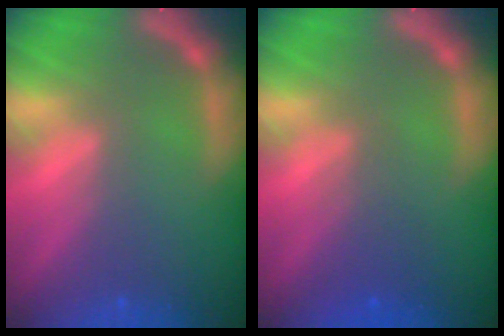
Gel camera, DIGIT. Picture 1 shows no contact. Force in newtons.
{"total": 2.5}